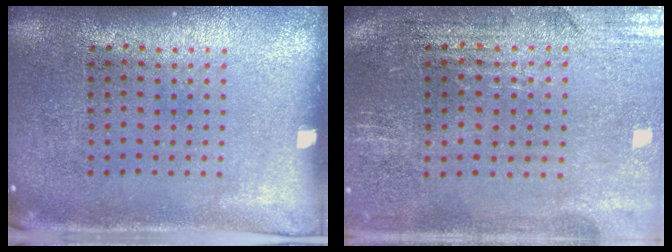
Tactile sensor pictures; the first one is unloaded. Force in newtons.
{"total": 0.8, "press": 0.7, "slide": 0.5}